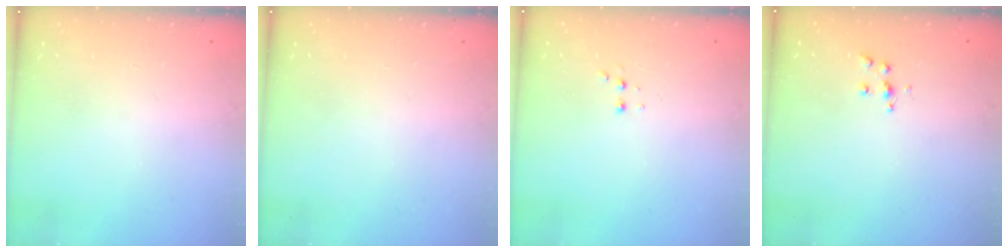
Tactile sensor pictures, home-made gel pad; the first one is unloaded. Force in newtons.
{"total": 0.0}
{"total": 2.5, "press": 2.4, "slide": 0.8}
{"total": 6.1, "press": 6.1, "slide": 0.5}